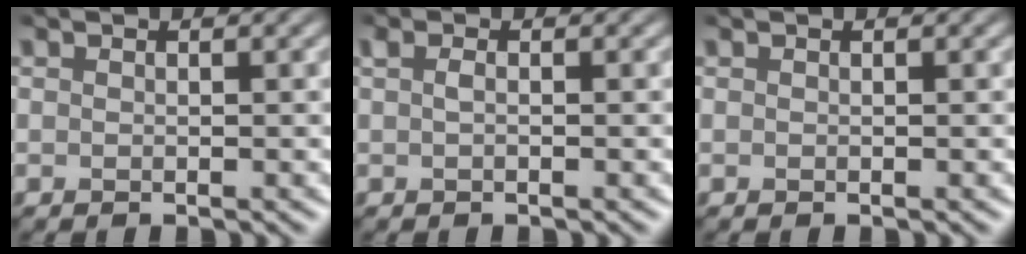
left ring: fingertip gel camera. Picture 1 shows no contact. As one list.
[{"total": 0.8, "force": [0.1, 0.2, 0.8], "torque": [-0.018, 0.003, 0.002]}, {"total": 0.0}]